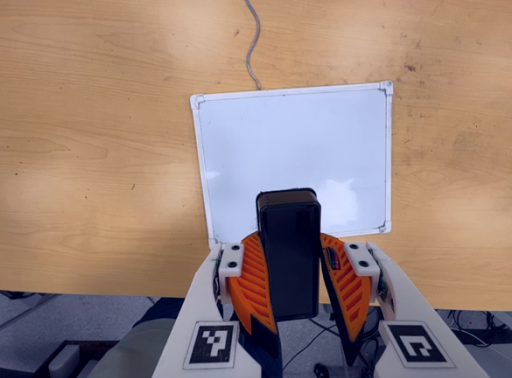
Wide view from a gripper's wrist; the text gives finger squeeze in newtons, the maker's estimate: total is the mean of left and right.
{"total": 9.0, "left": 9.0, "right": 8.9}